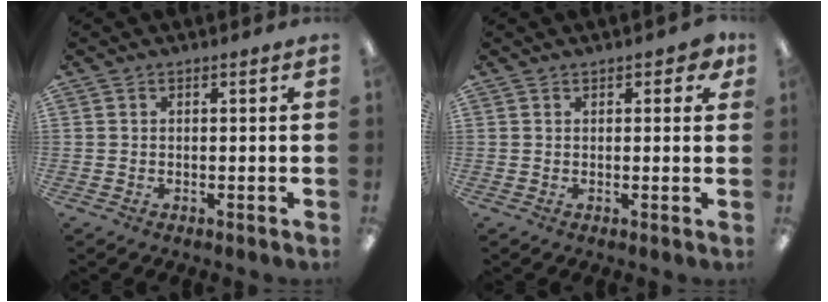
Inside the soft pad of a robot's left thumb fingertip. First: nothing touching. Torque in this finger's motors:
{"motor_torque": [-0.03, 0.10, -0.20, 0.06, 0.02]}